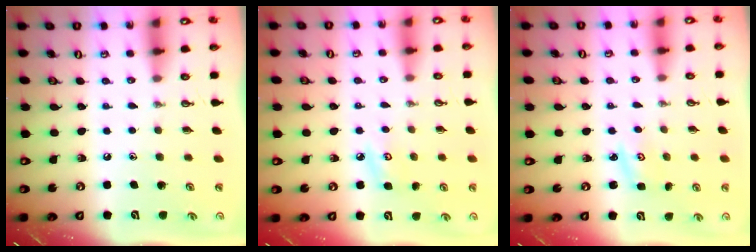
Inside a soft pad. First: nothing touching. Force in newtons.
{"total": 4.8, "press": 4.7, "slide": 0.5}
{"total": 3.0, "press": 2.9, "slide": 0.4}